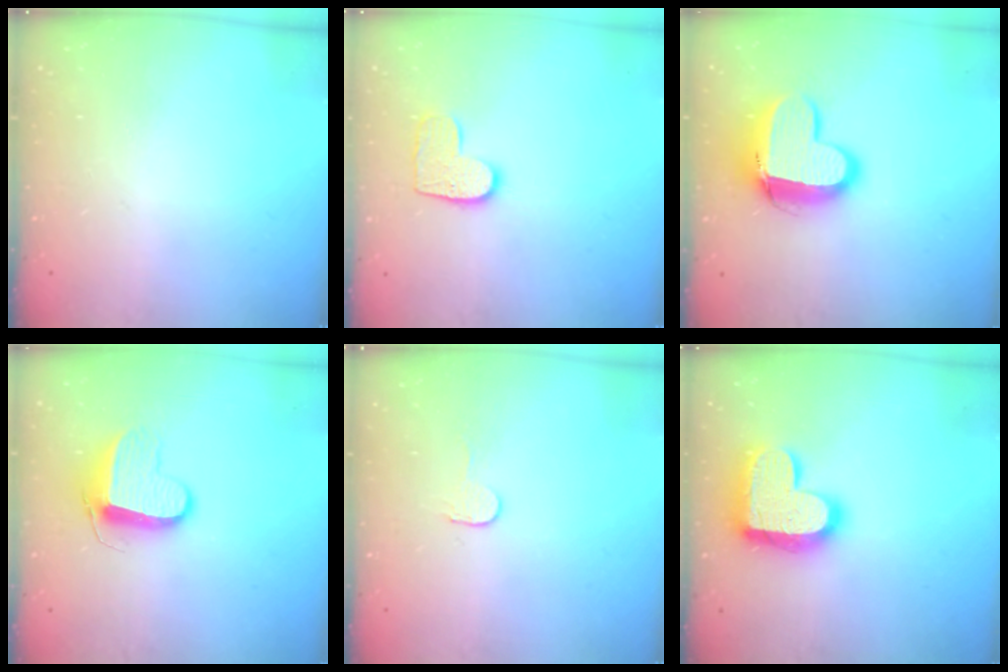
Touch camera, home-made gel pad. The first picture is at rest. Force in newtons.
{"total": 9.2, "press": 9.2, "slide": 0.3}
{"total": 13.5, "press": 13.5, "slide": 1.4}
{"total": 9.4, "press": 9.4, "slide": 0.2}
{"total": 2.7, "press": 2.7, "slide": 0.2}
{"total": 19.2, "press": 19.2, "slide": 1.3}